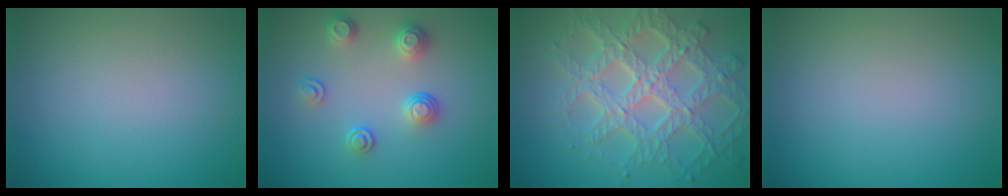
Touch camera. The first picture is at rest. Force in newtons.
{"total": 2.7, "press": 2.5, "slide": 0.9}
{"total": 7.7, "press": 5.8, "slide": 5.1}
{"total": 0.0}